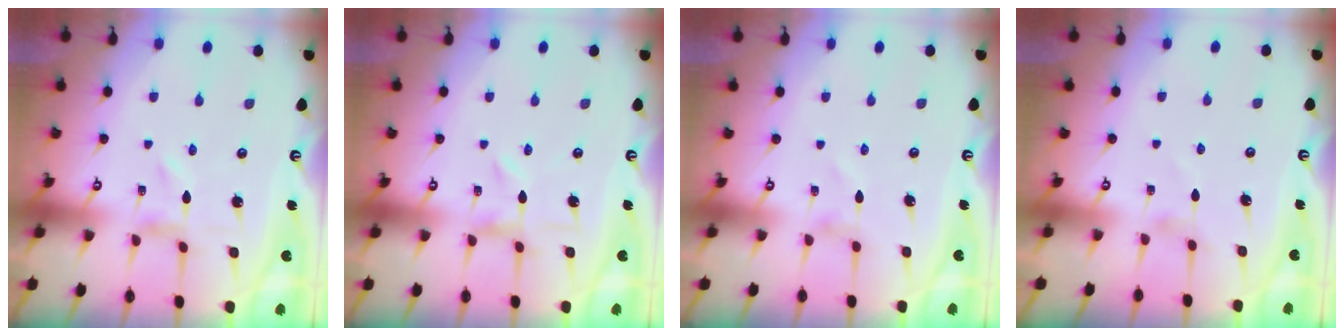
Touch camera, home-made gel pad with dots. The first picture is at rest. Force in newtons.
{"total": 2.9, "press": 2.9, "slide": 0.4}
{"total": 0.0}
{"total": 1.9, "press": 1.9, "slide": 0.3}